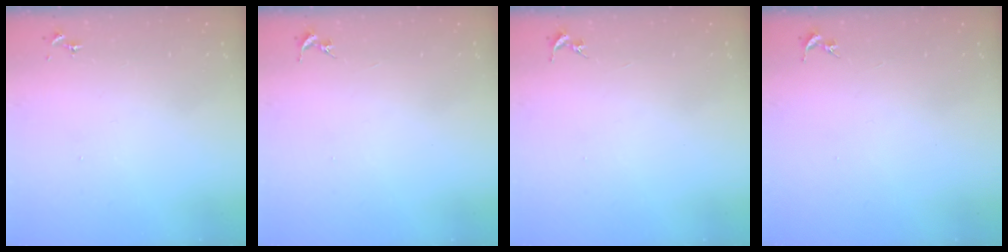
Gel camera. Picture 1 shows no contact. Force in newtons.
{"total": 0.0}
{"total": 0.0}
{"total": 0.0}